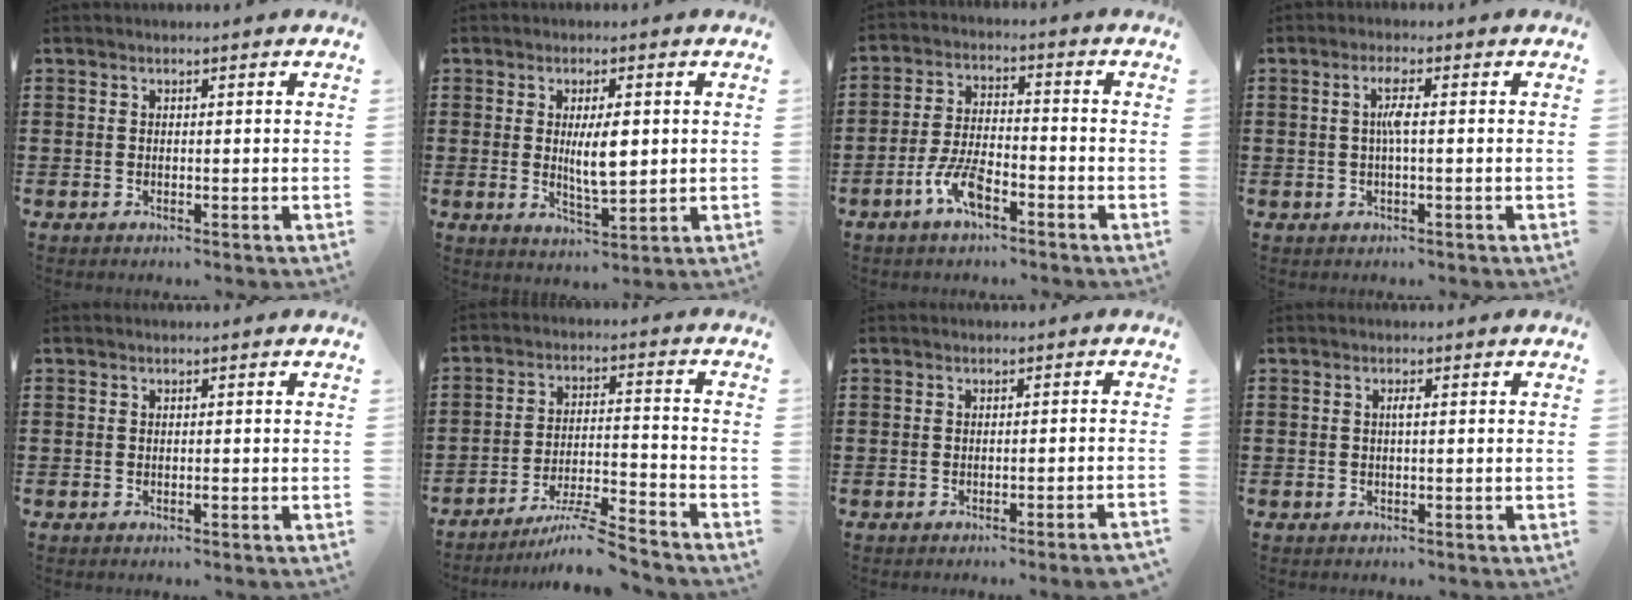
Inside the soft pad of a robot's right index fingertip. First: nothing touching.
{"total": 5.8, "force": [0.6, 2.0, 5.4], "torque": [-0.087, -0.001, 0.006]}
{"total": 6.7, "force": [-3.9, 2.4, 4.8], "torque": [-0.111, 0.002, -0.077]}
{"total": 3.0, "force": [-0.1, 0.3, 3.0], "torque": [-0.059, 0.001, -0.005]}
{"total": 0.5, "force": [-0.3, 0.1, 0.4], "torque": [-0.010, -0.004, -0.004]}
{"total": 7.6, "force": [-6.6, 0.1, 3.6], "torque": [-0.060, 0.002, -0.124]}
{"total": 1.5, "force": [-1.2, -0.3, 0.9], "torque": [-0.016, -0.001, -0.022]}
{"total": 0.9, "force": [0.0, 0.1, 0.9], "torque": [-0.018, -0.001, -0.001]}